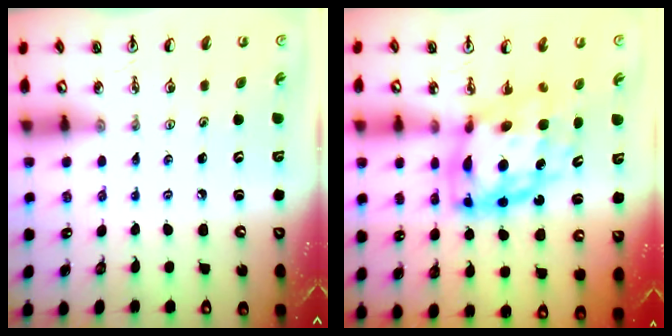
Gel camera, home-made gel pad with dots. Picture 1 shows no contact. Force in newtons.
{"total": 12.9, "press": 12.8, "slide": 1.7}